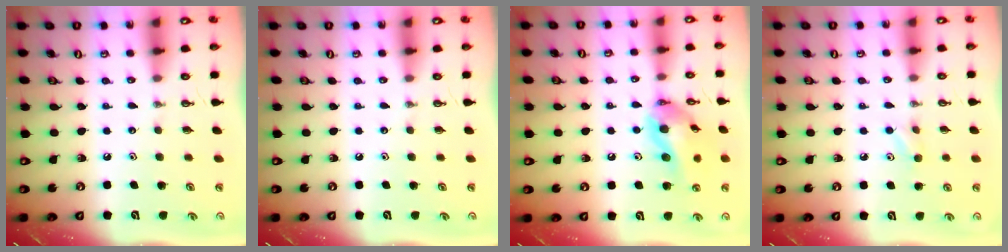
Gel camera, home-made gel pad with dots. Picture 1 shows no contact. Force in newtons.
{"total": 0.0}
{"total": 14.9, "press": 14.7, "slide": 2.5}
{"total": 4.5, "press": 4.4, "slide": 0.6}